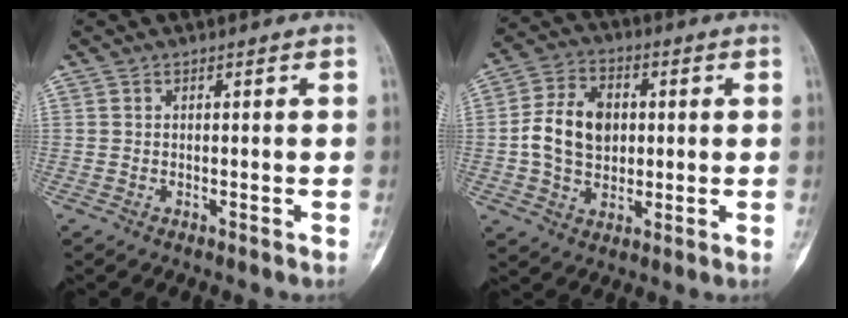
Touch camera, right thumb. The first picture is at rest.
{"total": 11.7, "force": [0.5, 8.6, 7.9], "torque": [-0.121, 0.011, 0.006]}